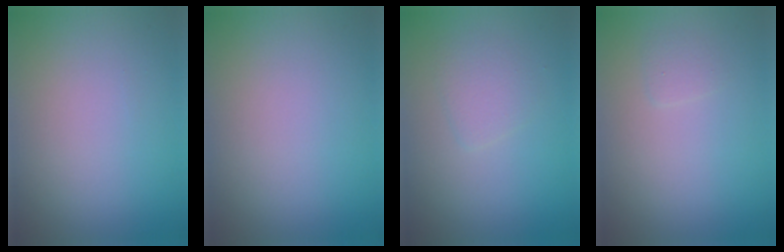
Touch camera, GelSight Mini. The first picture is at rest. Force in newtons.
{"total": 0.0}
{"total": 1.8, "press": 1.8, "slide": 0.0}
{"total": 0.7, "press": 0.7, "slide": 0.1}